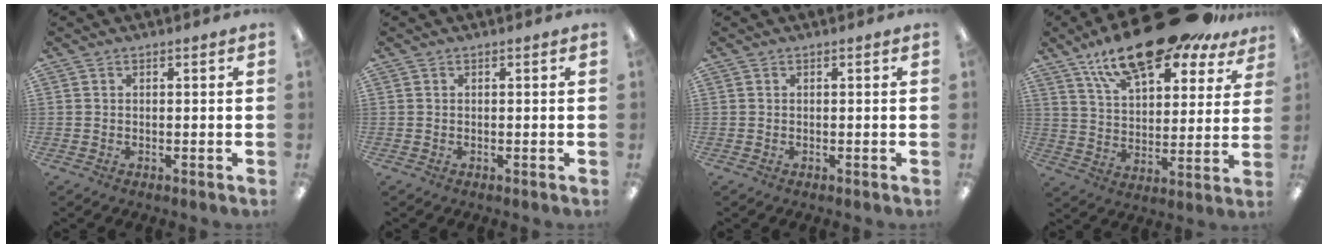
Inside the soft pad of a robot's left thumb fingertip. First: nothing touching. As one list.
[{"total": 0.0}, {"total": 0.0}, {"total": 19.6, "force": [14.4, 7.1, 11.3], "torque": [-0.190, -0.077, 0.246]}]